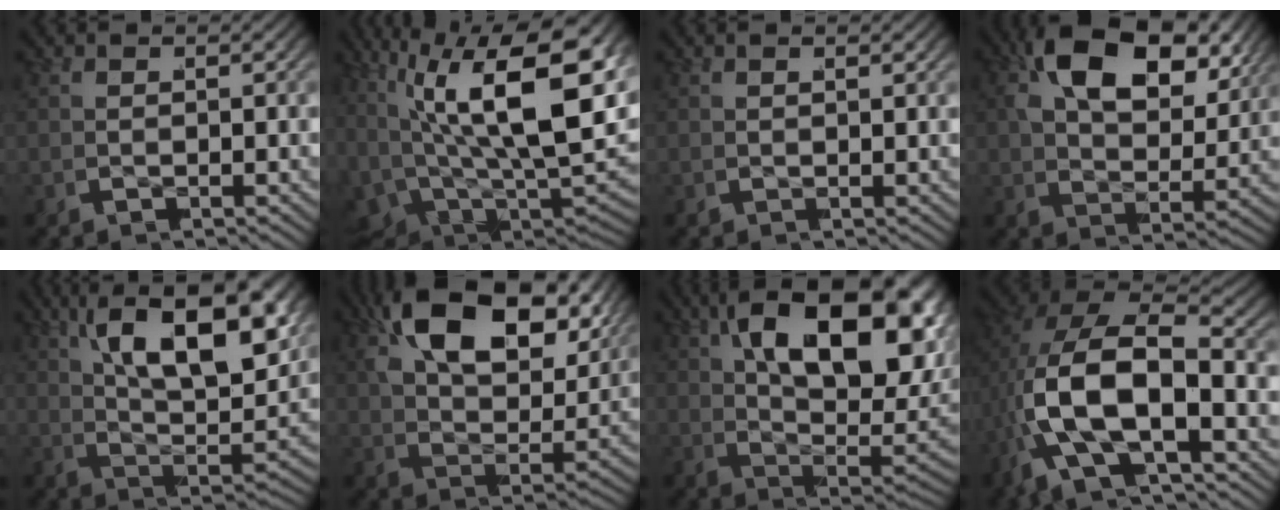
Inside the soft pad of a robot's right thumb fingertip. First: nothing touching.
{"total": 16.4, "force": [3.1, 8.5, 13.7], "torque": [-0.267, -0.045, 0.071]}
{"total": 0.6, "force": [0.5, -0.4, 0.0], "torque": [0.002, 0.006, 0.010]}
{"total": 9.2, "force": [4.3, 4.3, 6.9], "torque": [-0.124, 0.002, 0.068]}
{"total": 12.3, "force": [4.2, 4.8, 10.5], "torque": [-0.173, 0.005, 0.063]}
{"total": 11.3, "force": [5.3, 5.3, 8.5], "torque": [-0.154, 0.007, 0.082]}
{"total": 17.1, "force": [4.0, 8.2, 14.4], "torque": [-0.235, -0.007, 0.065]}
{"total": 12.8, "force": [-0.6, 7.9, 10.1], "torque": [-0.231, -0.031, -0.004]}